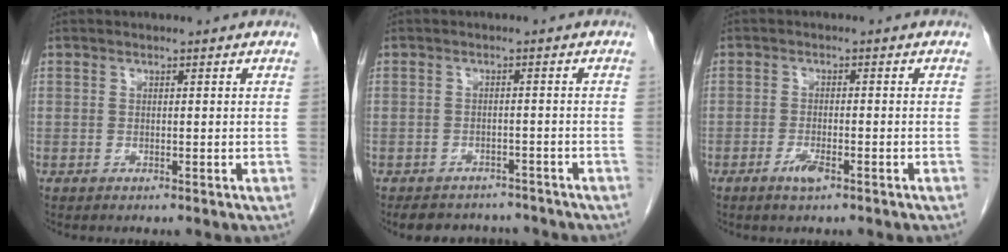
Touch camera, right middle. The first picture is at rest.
{"total": 7.9, "force": [-7.1, 2.9, 1.6], "torque": [-0.021, 0.005, -0.086]}
{"total": 2.7, "force": [-1.7, 0.6, 2.0], "torque": [-0.042, -0.001, -0.031]}